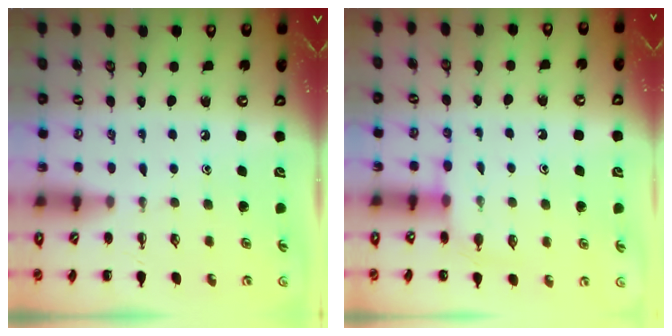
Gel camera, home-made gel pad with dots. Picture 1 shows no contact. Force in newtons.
{"total": 5.7, "press": 5.6, "slide": 1.1}